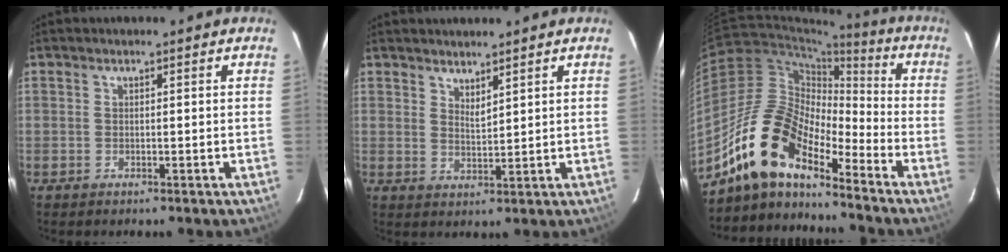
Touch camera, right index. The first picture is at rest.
{"total": 2.8, "force": [2.5, 0.6, 1.3], "torque": [-0.021, -0.001, 0.043]}
{"total": 15.5, "force": [-12.2, 5.2, 8.1], "torque": [-0.141, 0.004, -0.246]}